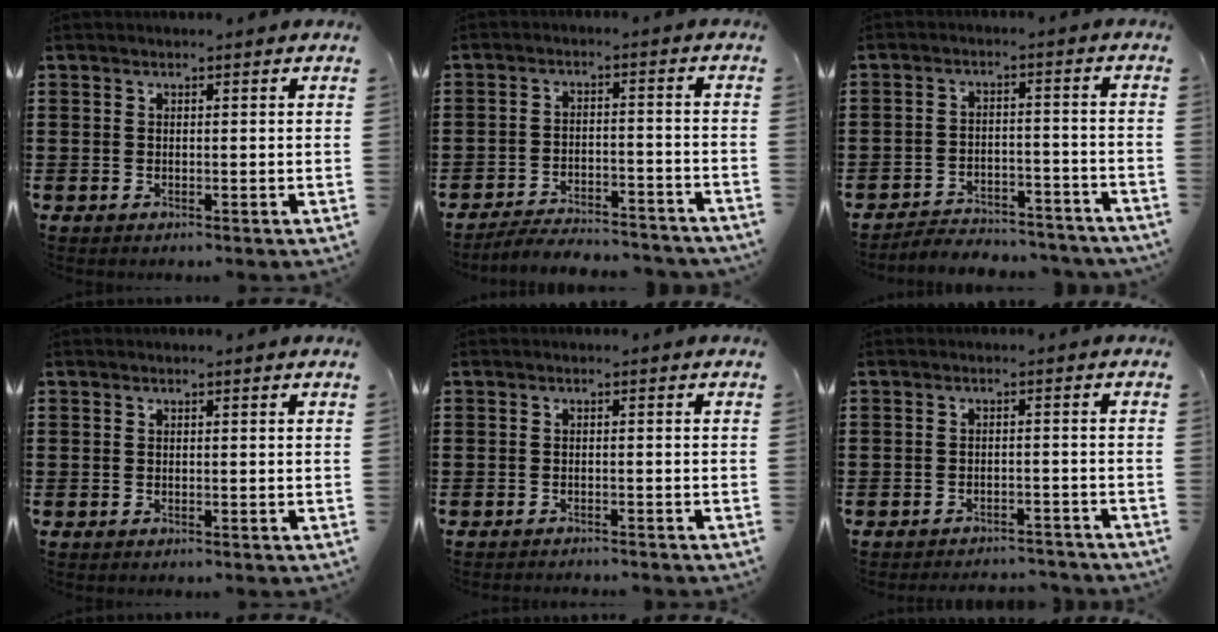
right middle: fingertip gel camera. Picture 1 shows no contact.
{"total": 4.7, "force": [-4.6, 0.3, 0.8], "torque": [-0.015, 0.004, -0.093]}
{"total": 4.3, "force": [-4.2, 0.6, 0.4], "torque": [-0.009, 0.009, -0.090]}
{"total": 0.0}
{"total": 0.9, "force": [-0.9, -0.1, 0.1], "torque": [-0.005, -0.002, -0.017]}
{"total": 2.3, "force": [-2.3, 0.1, 0.1], "torque": [-0.009, 0.000, -0.048]}